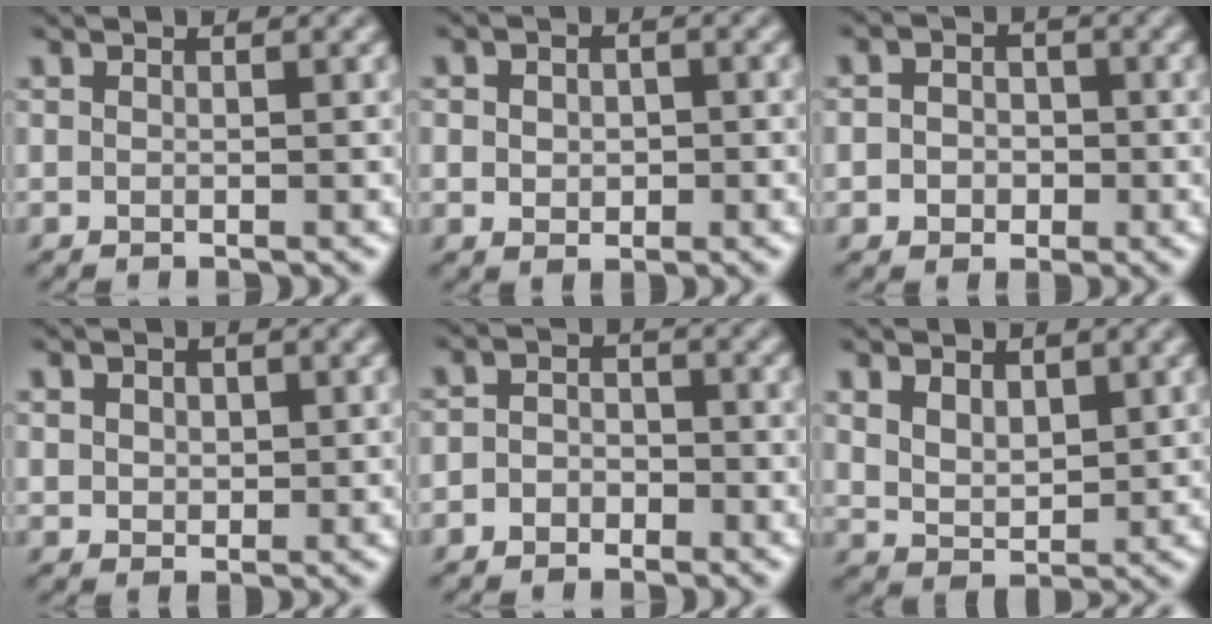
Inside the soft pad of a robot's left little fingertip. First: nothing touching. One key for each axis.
{"total": 2.8, "fx": 0.0, "fy": 2.1, "fz": 1.8, "tx": -0.026, "ty": 0.010, "tz": -0.009}
{"total": 3.4, "fx": -0.5, "fy": 3.1, "fz": 1.4, "tx": 0.001, "ty": 0.010, "tz": -0.034}
{"total": 2.1, "fx": 0.8, "fy": 1.6, "fz": 1.1, "tx": -0.029, "ty": 0.008, "tz": 0.008}
{"total": 2.4, "fx": -1.2, "fy": 1.9, "fz": 0.8, "tx": 0.008, "ty": 0.005, "tz": -0.037}
{"total": 3.4, "fx": 1.5, "fy": 2.1, "fz": 2.2, "tx": -0.048, "ty": -0.008, "tz": 0.031}